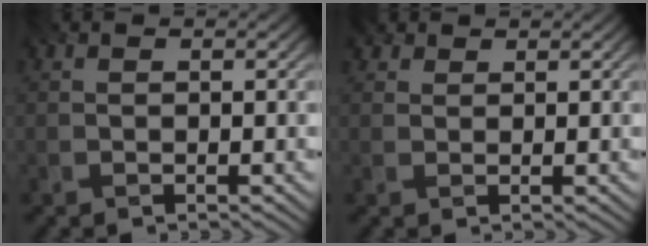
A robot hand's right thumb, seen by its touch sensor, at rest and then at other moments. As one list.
[{"total": 2.0, "force": [1.4, 1.2, 0.6], "torque": [-0.014, 0.001, 0.022]}]